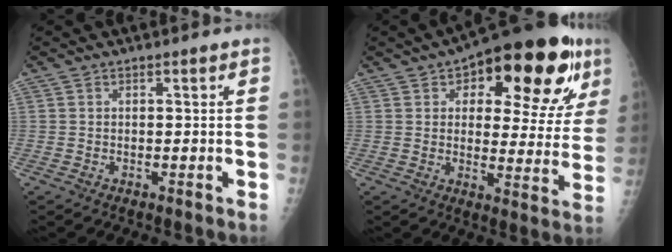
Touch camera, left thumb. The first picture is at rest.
{"total": 23.1, "force": [10.8, 10.4, 17.6], "torque": [-0.194, -0.001, 0.146]}